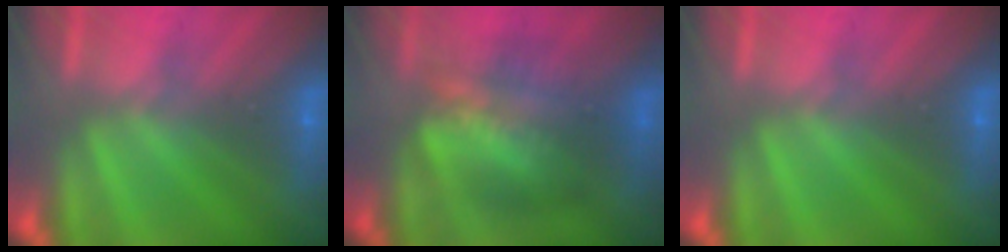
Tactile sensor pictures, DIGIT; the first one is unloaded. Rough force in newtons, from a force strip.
{"total": 3.7}
{"total": 0.0}